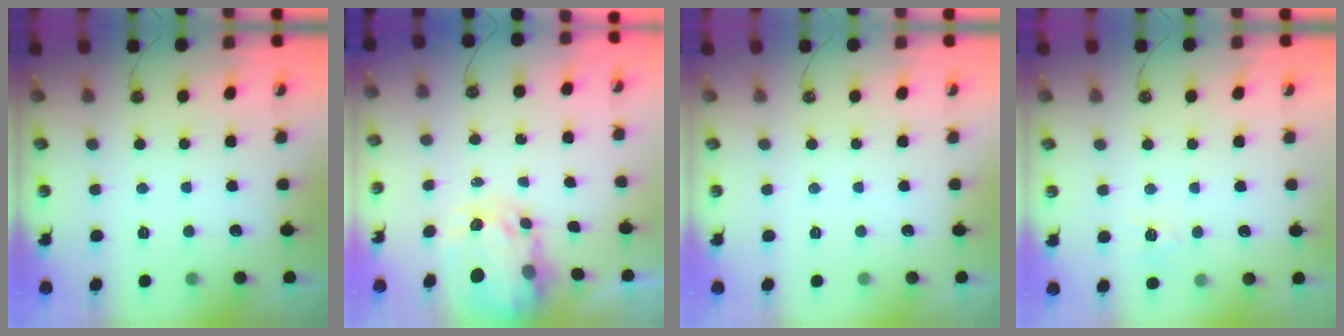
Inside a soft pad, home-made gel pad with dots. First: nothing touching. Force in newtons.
{"total": 5.0, "press": 5.0, "slide": 0.4}
{"total": 0.0}
{"total": 7.2, "press": 7.2, "slide": 0.7}